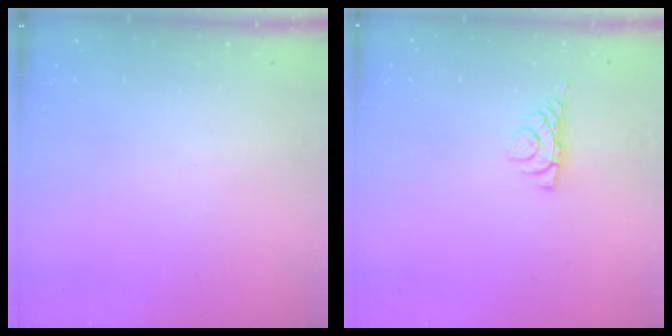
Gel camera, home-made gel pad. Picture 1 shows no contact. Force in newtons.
{"total": 6.0, "press": 6.0, "slide": 0.8}